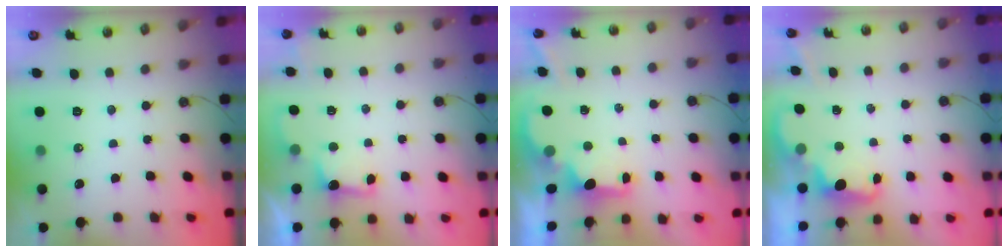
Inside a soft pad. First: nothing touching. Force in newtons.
{"total": 2.0, "press": 1.7, "slide": 0.9}
{"total": 2.2, "press": 2.1, "slide": 0.8}
{"total": 2.1, "press": 2.0, "slide": 0.6}